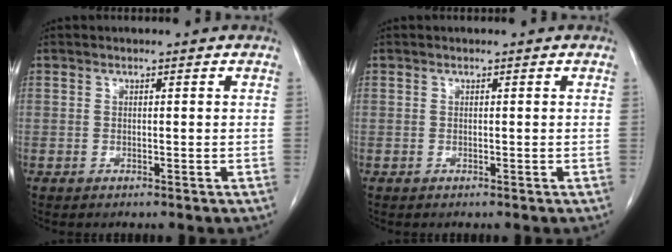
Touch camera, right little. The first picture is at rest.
{"total": 0.0}